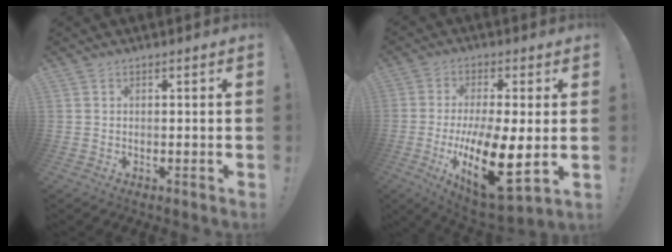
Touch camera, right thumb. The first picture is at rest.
{"total": 18.5, "force": [-3.9, 7.3, 16.5], "torque": [-0.286, 0.008, -0.052]}